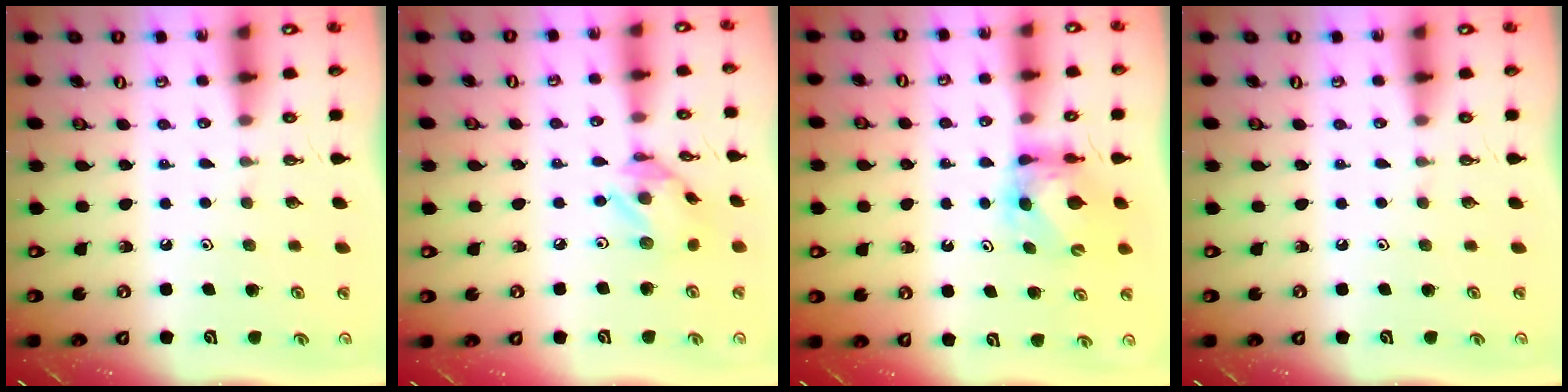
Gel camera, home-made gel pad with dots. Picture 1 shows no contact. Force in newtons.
{"total": 9.0, "press": 9.0, "slide": 0.7}
{"total": 5.6, "press": 5.6, "slide": 0.6}
{"total": 0.0}